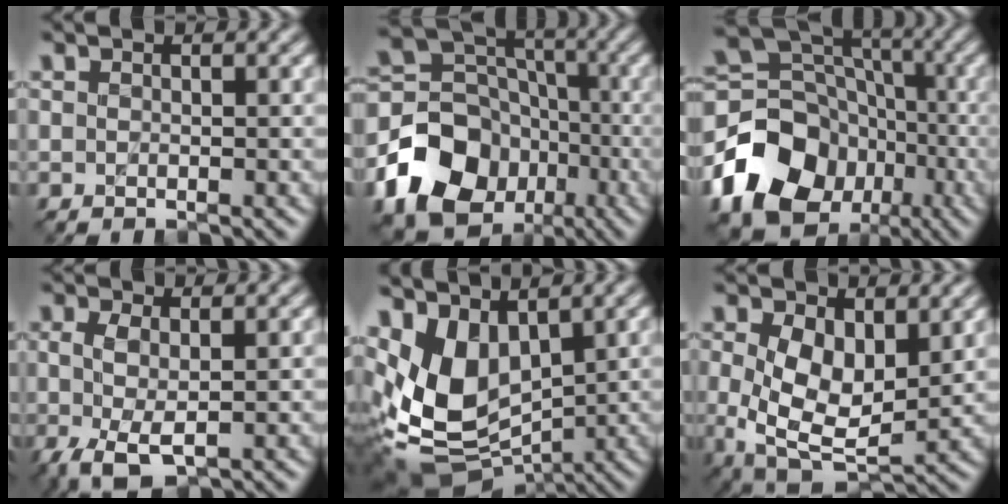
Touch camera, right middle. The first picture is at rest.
{"total": 13.3, "force": [-5.9, 10.9, 4.6], "torque": [-0.114, -0.016, -0.113]}
{"total": 13.4, "force": [-5.7, 10.8, 5.5], "torque": [-0.125, -0.007, -0.095]}
{"total": 4.0, "force": [-1.0, 2.0, 3.4], "torque": [-0.085, -0.005, -0.015]}
{"total": 8.0, "force": [1.1, 5.3, 5.9], "torque": [-0.132, -0.021, 0.025]}
{"total": 7.1, "force": [0.6, 4.2, 5.6], "torque": [-0.116, -0.007, 0.013]}